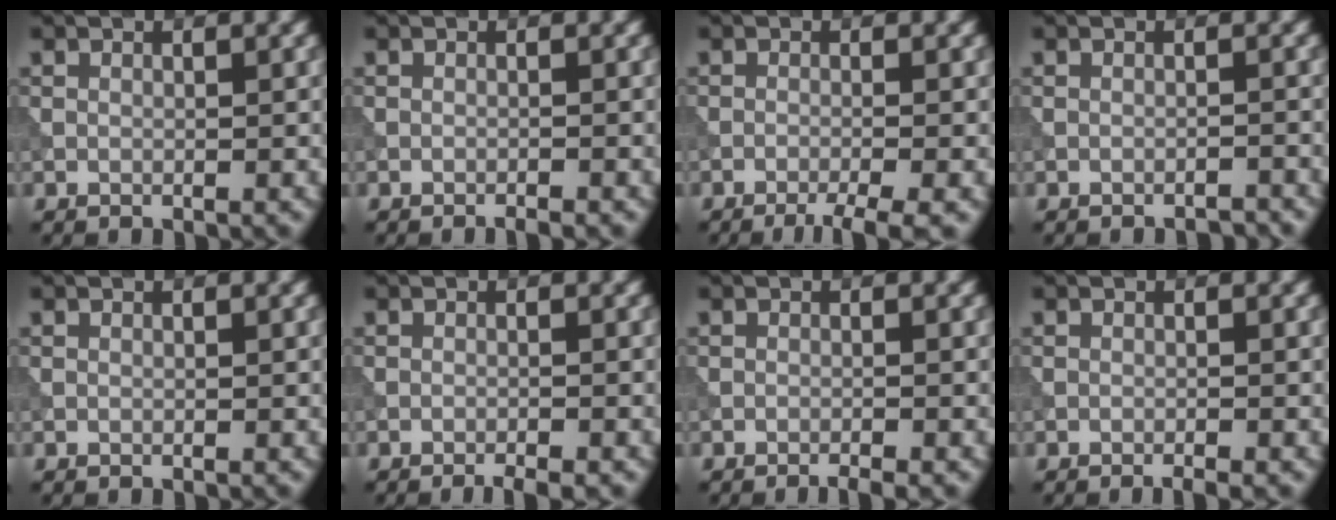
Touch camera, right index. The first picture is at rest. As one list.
[{"total": 0.8, "force": [-0.6, 0.1, 0.5], "torque": [-0.004, 0.000, -0.014]}, {"total": 3.4, "force": [-2.3, 0.5, 2.5], "torque": [-0.035, 0.001, -0.043]}, {"total": 1.5, "force": [-1.4, 0.2, 0.5], "torque": [0.004, 0.004, -0.022]}, {"total": 0.0}, {"total": 1.9, "force": [-1.3, 0.2, 1.3], "torque": [-0.017, 0.001, -0.023]}, {"total": 1.4, "force": [-0.9, 0.2, 1.0], "torque": [-0.010, 0.000, -0.017]}, {"total": 1.1, "force": [-0.7, 0.2, 0.8], "torque": [-0.008, -0.002, -0.013]}]